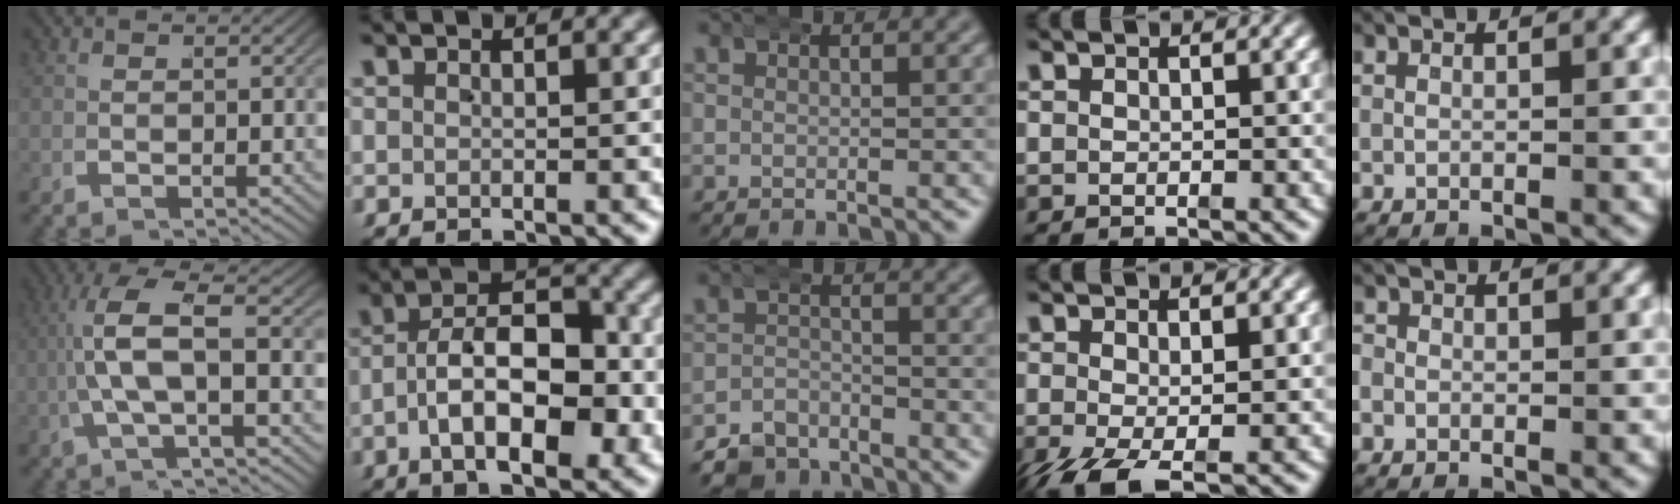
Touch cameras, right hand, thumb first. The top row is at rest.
{"thumb": {"total": 6.9, "force": [0.4, 1.7, 6.7], "torque": [-0.142, 0.011, -0.007]}, "index": {"total": 8.7, "force": [-1.7, 4.7, 7.1], "torque": [-0.098, -0.002, -0.030]}, "middle": {"total": 4.9, "force": [-4.2, 2.4, 0.8], "torque": [0.000, -0.010, -0.077]}, "ring": {"total": 4.9, "force": [-3.3, 2.0, 3.1], "torque": [-0.077, -0.043, -0.029]}, "little": {"total": 1.3, "force": [-0.2, 1.3, 0.3], "torque": [-0.010, 0.000, -0.008]}}